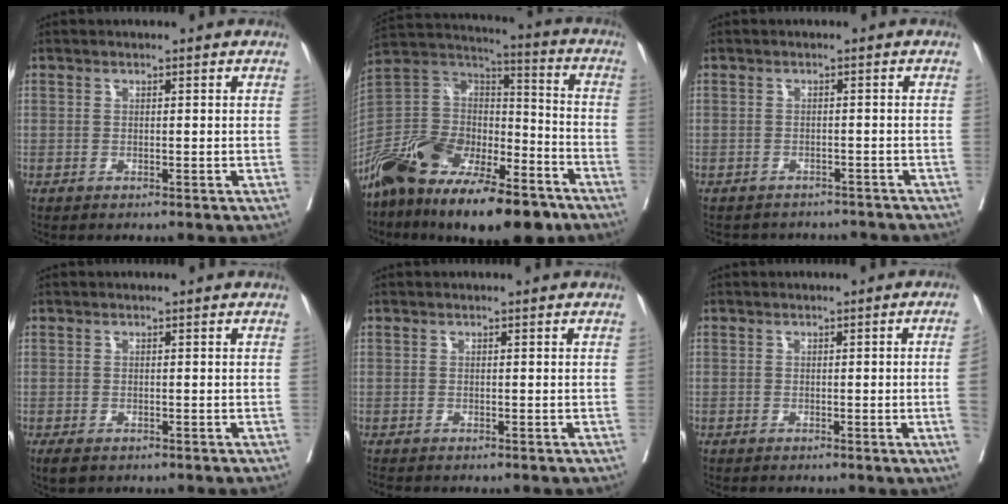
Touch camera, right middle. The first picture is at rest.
{"total": 25.1, "force": [-17.5, 9.2, 15.5], "torque": [-0.300, -0.005, -0.311]}
{"total": 8.2, "force": [-7.7, 2.7, 1.0], "torque": [-0.014, 0.010, -0.085]}
{"total": 2.1, "force": [-1.4, 1.1, 1.1], "torque": [-0.021, -0.005, -0.019]}
{"total": 1.1, "force": [-1.0, 0.2, 0.3], "torque": [-0.012, -0.005, -0.019]}
{"total": 3.4, "force": [-0.5, -1.2, 3.1], "torque": [-0.039, -0.006, -0.004]}